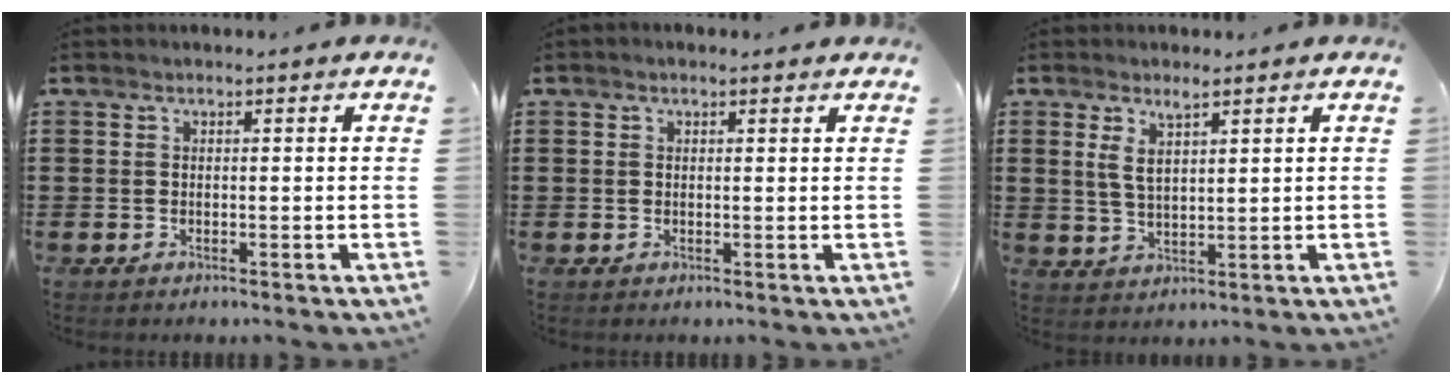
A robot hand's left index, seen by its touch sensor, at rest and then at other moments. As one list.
[{"total": 0.7, "force": [0.5, 0.1, 0.5], "torque": [-0.011, 0.003, 0.008]}, {"total": 4.0, "force": [2.2, 1.3, 3.1], "torque": [-0.065, 0.003, 0.040]}]